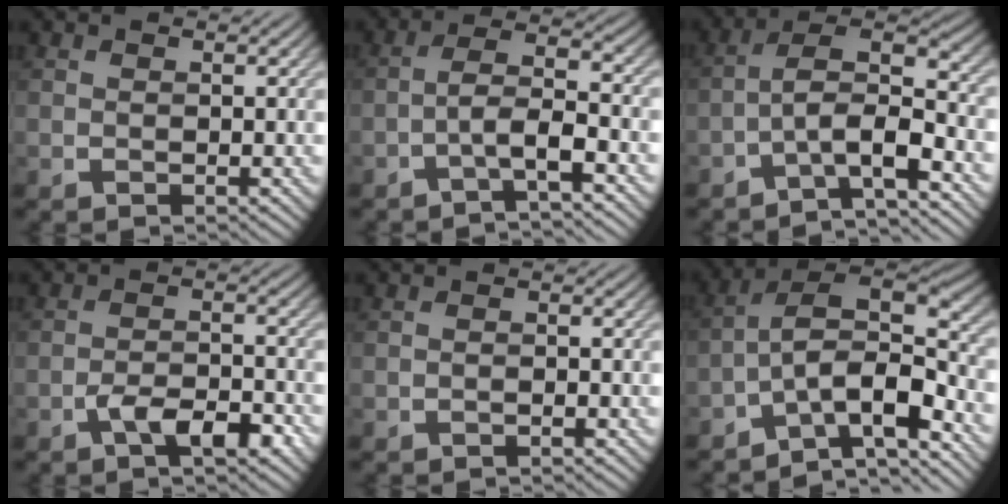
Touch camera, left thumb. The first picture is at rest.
{"total": 5.6, "force": [-3.0, 1.1, 4.6], "torque": [-0.081, 0.015, -0.064]}
{"total": 8.4, "force": [-4.6, 2.3, 6.6], "torque": [-0.105, 0.008, -0.089]}
{"total": 4.9, "force": [-2.9, 1.8, 3.5], "torque": [-0.061, 0.007, -0.054]}
{"total": 0.8, "force": [-0.6, 0.1, 0.5], "torque": [-0.009, 0.002, -0.014]}
{"total": 11.4, "force": [-6.9, 4.2, 8.1], "torque": [-0.134, 0.002, -0.136]}